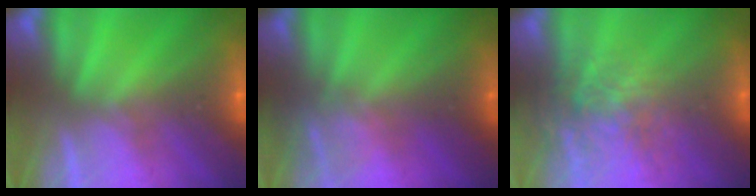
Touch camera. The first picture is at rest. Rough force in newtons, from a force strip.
{"total": 2.4}
{"total": 3.7}